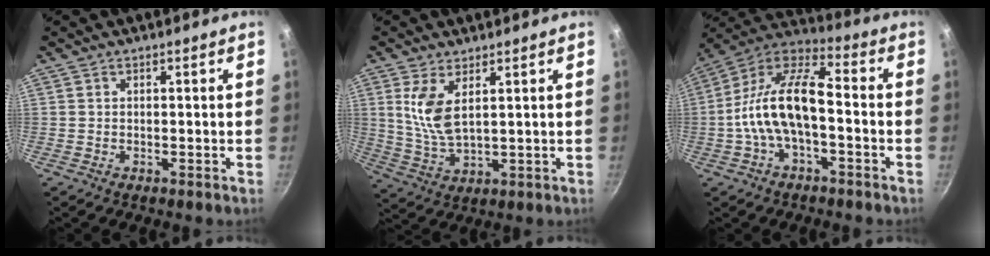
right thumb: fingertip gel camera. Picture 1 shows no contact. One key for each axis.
{"total": 7.8, "fx": 2.9, "fy": 3.5, "fz": 6.4, "tx": -0.126, "ty": -0.027, "tz": 0.065}
{"total": 14.9, "fx": -2.7, "fy": 6.8, "fz": 13.0, "tx": -0.234, "ty": 0.046, "tz": -0.068}